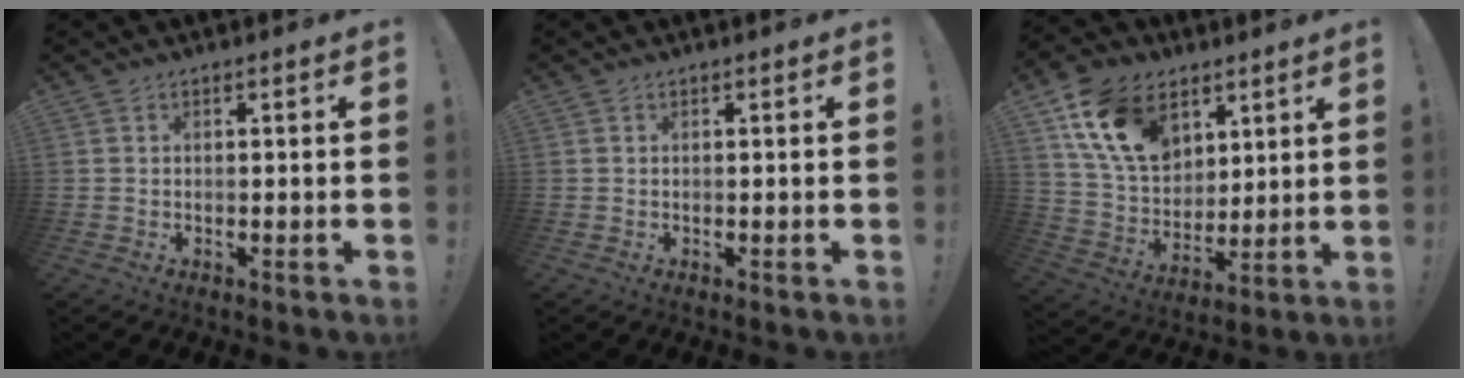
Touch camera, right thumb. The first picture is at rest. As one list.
[{"total": 0.0}, {"total": 18.1, "force": [9.1, 12.4, 9.6], "torque": [-0.178, -0.039, 0.175]}]